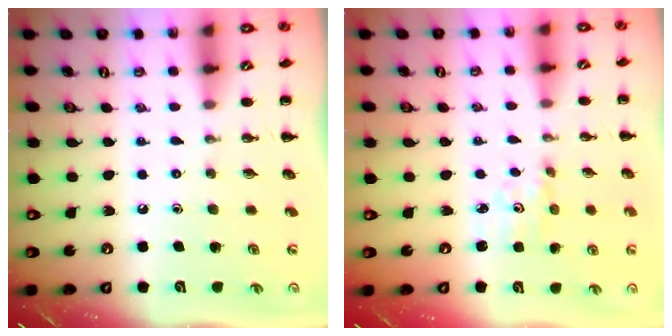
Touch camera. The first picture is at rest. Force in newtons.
{"total": 1.9, "press": 1.9, "slide": 0.5}